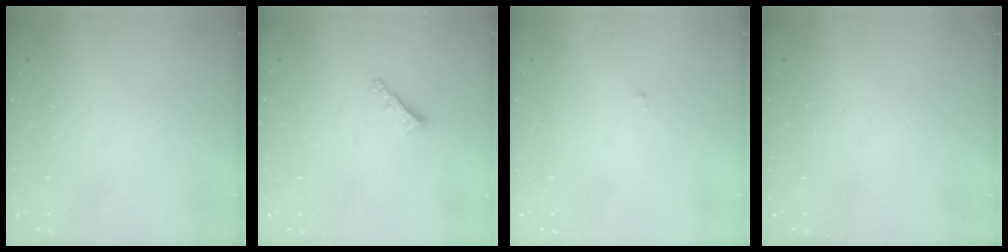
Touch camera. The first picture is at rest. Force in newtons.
{"total": 2.9, "press": 2.9, "slide": 0.3}
{"total": 0.6, "press": 0.6, "slide": 0.2}
{"total": 0.0}